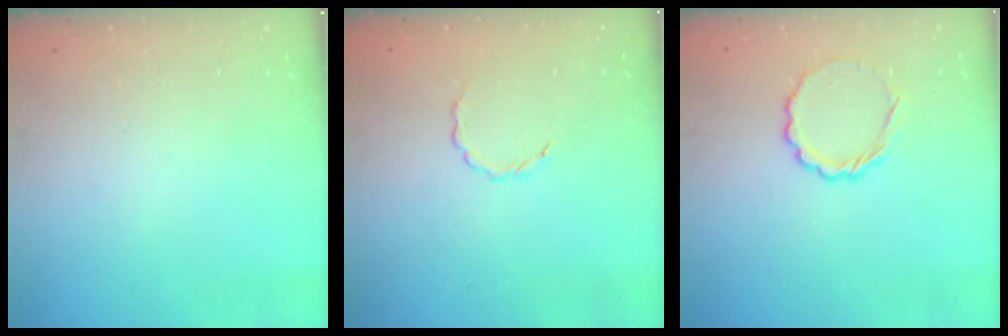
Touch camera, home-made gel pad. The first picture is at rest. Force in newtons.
{"total": 2.7, "press": 2.5, "slide": 1.0}
{"total": 5.9, "press": 5.8, "slide": 1.4}